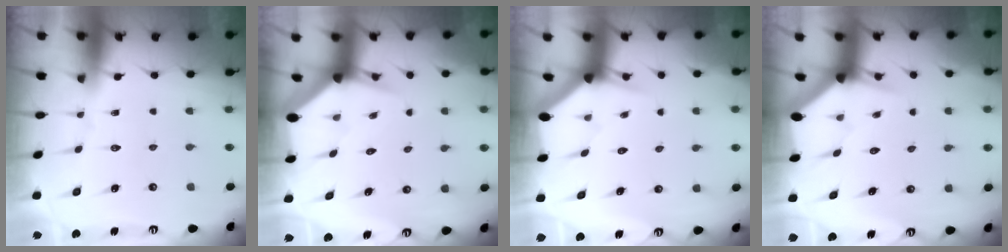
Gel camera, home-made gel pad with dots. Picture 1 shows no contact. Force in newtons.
{"total": 3.6, "press": 3.6, "slide": 0.4}
{"total": 3.0, "press": 3.0, "slide": 0.0}
{"total": 3.0, "press": 3.0, "slide": 0.0}